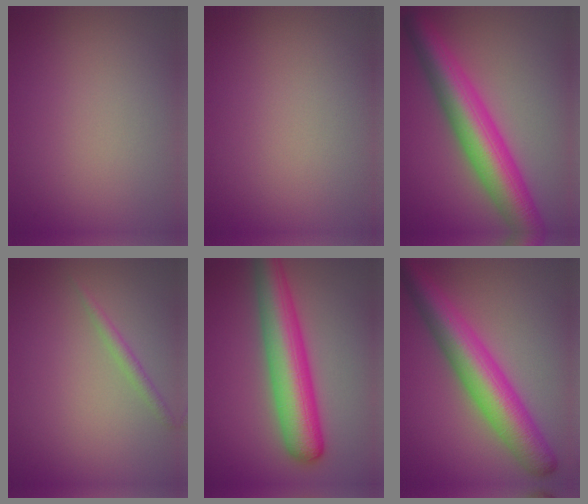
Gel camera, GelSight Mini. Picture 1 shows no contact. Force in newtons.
{"total": 0.0}
{"total": 8.6, "press": 8.6, "slide": 0.2}
{"total": 1.2, "press": 1.2, "slide": 0.0}
{"total": 7.7, "press": 7.6, "slide": 0.3}
{"total": 8.1, "press": 8.1, "slide": 0.1}